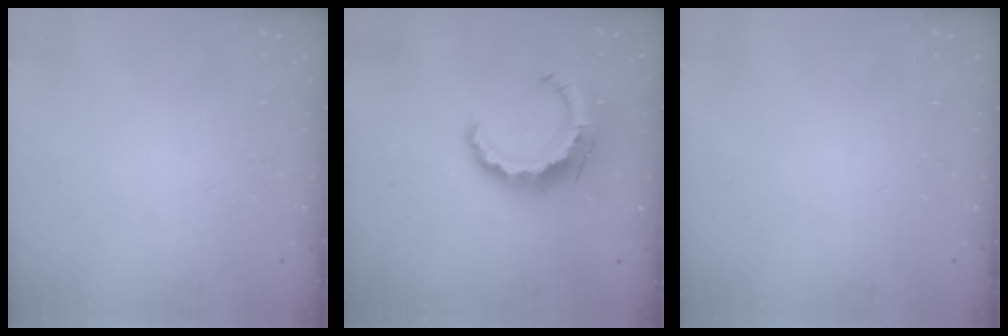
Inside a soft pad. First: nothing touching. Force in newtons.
{"total": 9.7, "press": 9.7, "slide": 1.1}
{"total": 0.0}